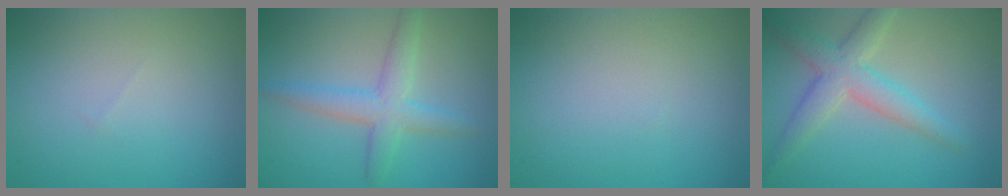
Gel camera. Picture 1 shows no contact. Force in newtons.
{"total": 3.8, "press": 3.8, "slide": 0.2}
{"total": 0.0}
{"total": 4.5, "press": 4.5, "slide": 0.2}